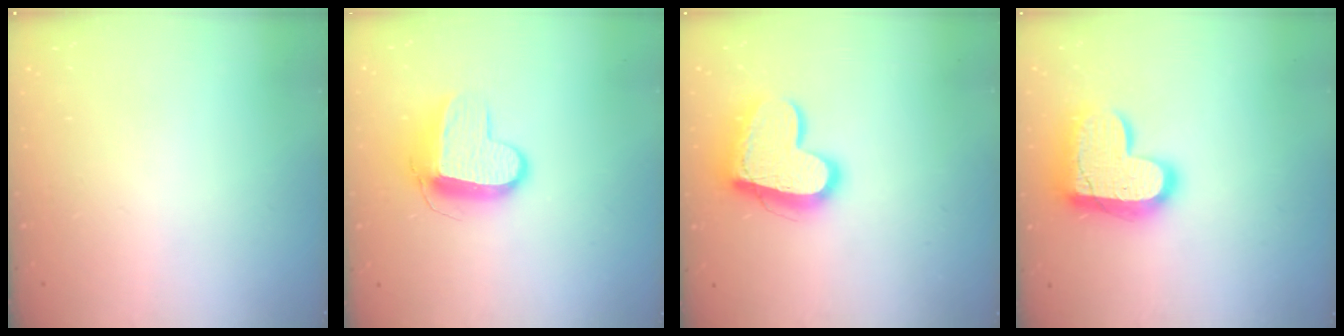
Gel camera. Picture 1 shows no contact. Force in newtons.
{"total": 11.1, "press": 11.1, "slide": 0.4}
{"total": 16.5, "press": 16.4, "slide": 1.5}
{"total": 18.0, "press": 17.9, "slide": 1.3}